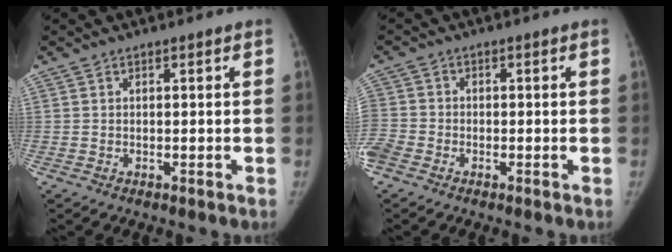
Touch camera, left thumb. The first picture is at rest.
{"total": 5.8, "force": [-2.7, 4.5, 2.5], "torque": [-0.079, 0.002, -0.057]}